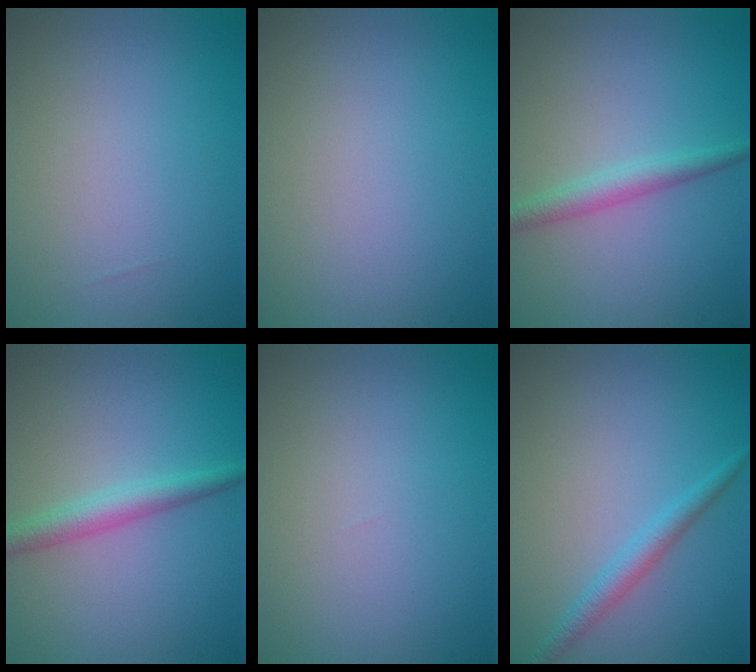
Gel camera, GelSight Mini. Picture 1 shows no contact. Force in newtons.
{"total": 0.0}
{"total": 2.2, "press": 2.2, "slide": 0.0}
{"total": 2.6, "press": 2.6, "slide": 0.0}
{"total": 0.0}
{"total": 2.0, "press": 2.0, "slide": 0.1}